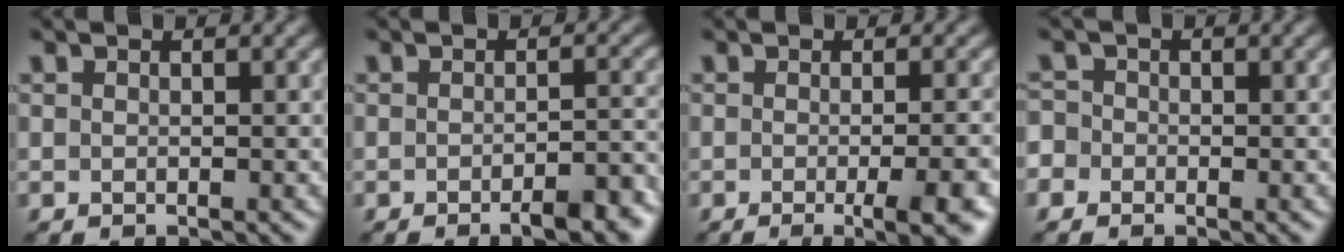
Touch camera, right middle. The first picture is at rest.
{"total": 4.1, "force": [-2.7, 1.0, 2.9], "torque": [-0.038, 0.002, -0.035]}
{"total": 6.2, "force": [-2.1, 1.8, 5.5], "torque": [-0.054, -0.007, -0.021]}
{"total": 2.2, "force": [-1.1, 1.8, 0.4], "torque": [0.006, 0.008, -0.029]}